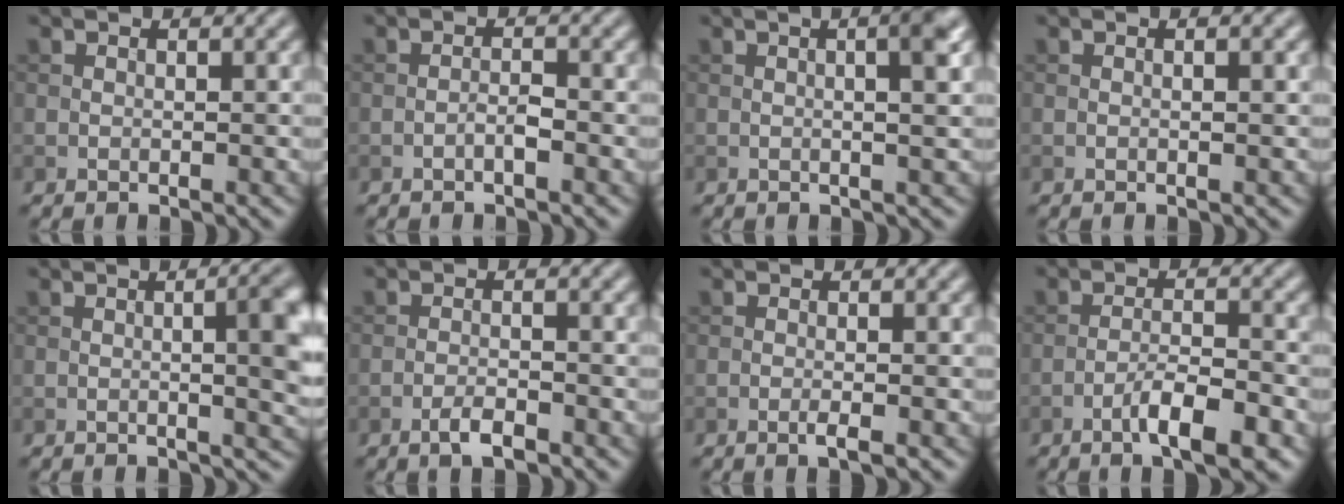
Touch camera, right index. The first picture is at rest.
{"total": 1.2, "force": [-0.7, 0.2, 1.0], "torque": [-0.017, 0.005, -0.014]}
{"total": 5.0, "force": [0.9, 1.8, 4.6], "torque": [-0.035, 0.025, -0.007]}
{"total": 0.8, "force": [0.0, 0.1, 0.8], "torque": [-0.014, -0.002, -0.002]}
{"total": 7.9, "force": [0.1, 2.8, 7.4], "torque": [-0.064, 0.008, -0.002]}
{"total": 2.2, "force": [-1.4, 0.5, 1.6], "torque": [-0.030, 0.002, -0.029]}
{"total": 1.5, "force": [-0.6, 0.2, 1.4], "torque": [-0.020, 0.000, -0.014]}
{"total": 4.7, "force": [-2.7, 1.0, 3.7], "torque": [-0.066, 0.006, -0.047]}